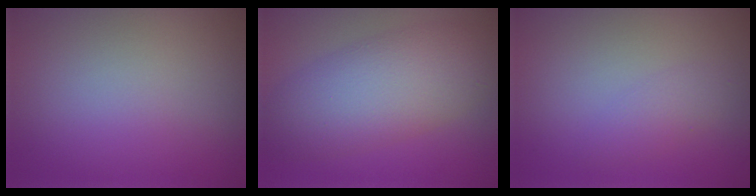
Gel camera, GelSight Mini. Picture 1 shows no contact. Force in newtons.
{"total": 7.6, "press": 7.6, "slide": 0.3}
{"total": 1.4, "press": 1.4, "slide": 0.0}